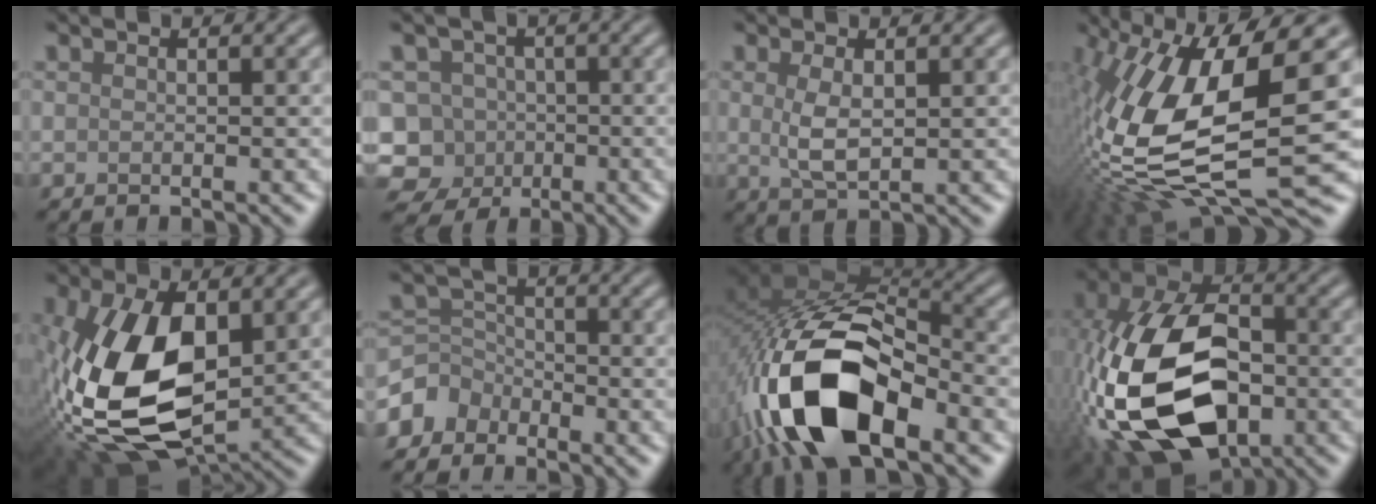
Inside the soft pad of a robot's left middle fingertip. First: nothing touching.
{"total": 8.8, "force": [-3.6, 7.7, 2.0], "torque": [-0.032, 0.001, -0.085]}
{"total": 2.7, "force": [0.3, 1.2, 2.4], "torque": [-0.061, -0.003, 0.010]}
{"total": 16.3, "force": [0.3, 6.3, 15.1], "torque": [-0.325, -0.011, 0.013]}
{"total": 15.1, "force": [-1.4, 8.3, 12.5], "torque": [-0.277, -0.026, -0.022]}
{"total": 3.3, "force": [-2.5, 2.2, 0.2], "torque": [-0.009, 0.005, -0.059]}
{"total": 16.1, "force": [-6.2, 7.7, 12.7], "torque": [-0.251, -0.007, -0.115]}
{"total": 17.5, "force": [-4.5, 10.8, 13.1], "torque": [-0.280, -0.015, -0.085]}